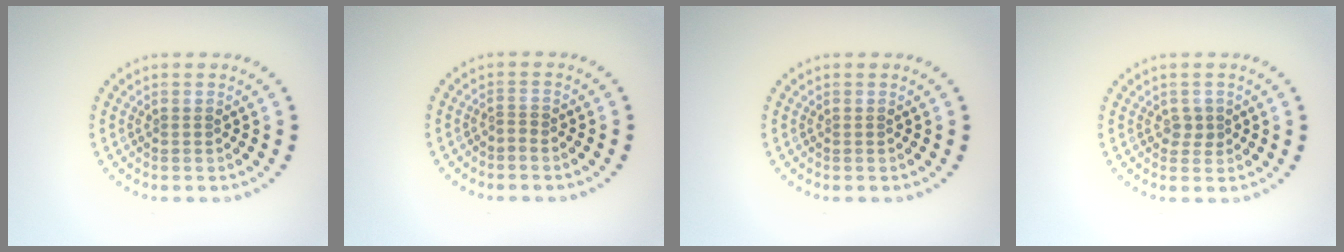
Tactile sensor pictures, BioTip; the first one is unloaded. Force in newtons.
{"total": 0.5, "press": 0.2, "slide": 0.5}
{"total": 0.0}
{"total": 1.1, "press": 1.0, "slide": 0.4}